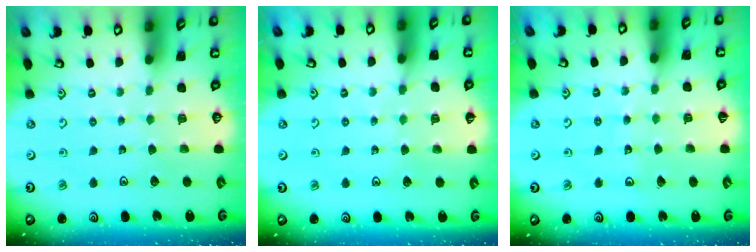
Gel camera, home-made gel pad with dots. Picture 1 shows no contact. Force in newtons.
{"total": 5.5, "press": 5.3, "slide": 1.4}
{"total": 5.7, "press": 5.6, "slide": 1.0}